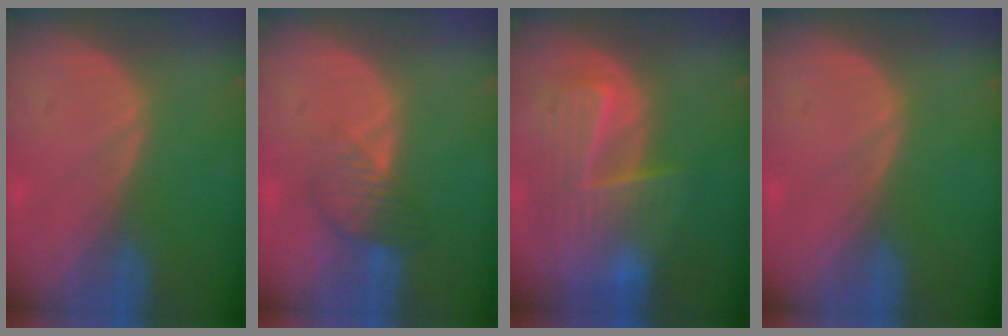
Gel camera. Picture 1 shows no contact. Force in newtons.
{"total": 4.5, "press": 3.9, "slide": 2.3}
{"total": 10.1, "press": 8.8, "slide": 5.0}
{"total": 0.0}